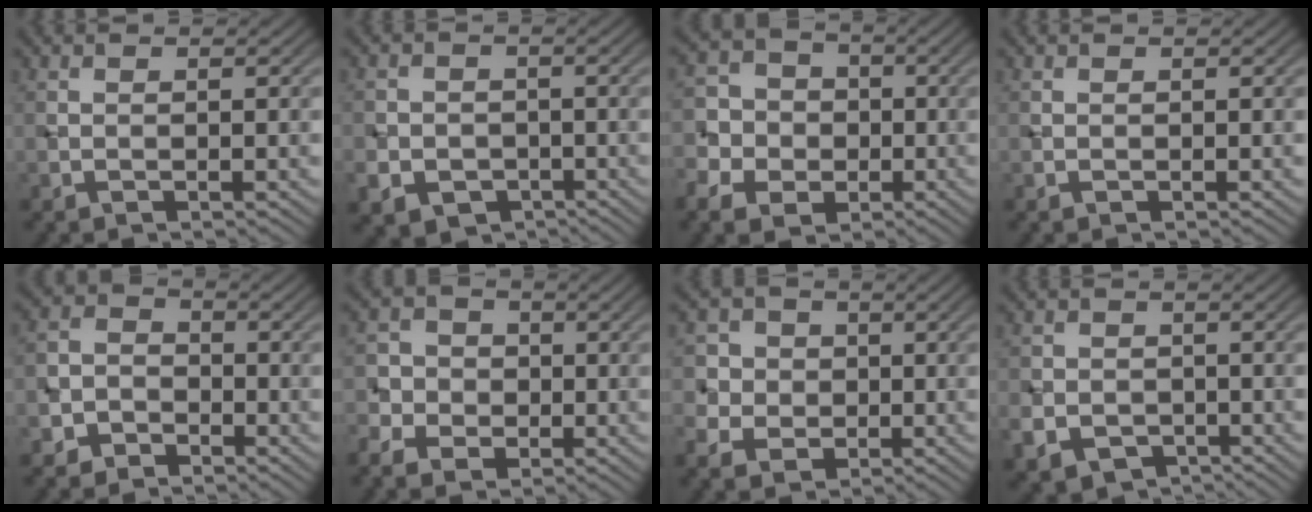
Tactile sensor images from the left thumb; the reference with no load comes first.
{"total": 5.8, "force": [-2.7, 4.9, 1.6], "torque": [-0.036, -0.015, -0.058]}
{"total": 8.1, "force": [-3.0, 7.0, 2.9], "torque": [-0.078, -0.013, -0.080]}
{"total": 0.0}
{"total": 4.2, "force": [-2.9, 2.8, 1.0], "torque": [-0.014, 0.004, -0.069]}
{"total": 6.1, "force": [-2.6, 5.2, 1.9], "torque": [-0.045, -0.008, -0.067]}
{"total": 5.9, "force": [-0.6, 5.6, 1.6], "torque": [-0.053, 0.008, -0.036]}
{"total": 6.0, "force": [-2.8, 4.9, 2.0], "torque": [-0.046, -0.019, -0.056]}